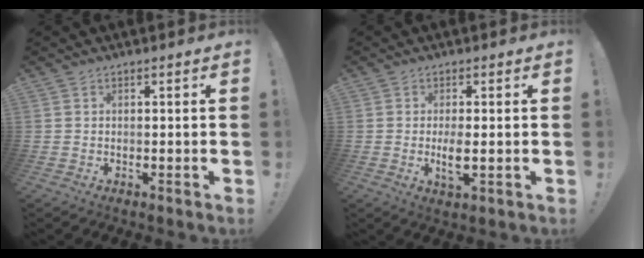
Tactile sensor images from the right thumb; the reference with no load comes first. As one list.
[{"total": 4.5, "force": [-0.3, 1.2, 4.4], "torque": [-0.085, -0.011, -0.007]}]